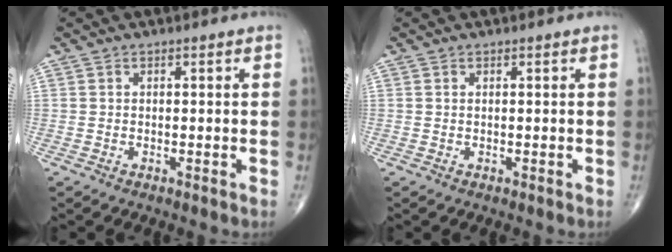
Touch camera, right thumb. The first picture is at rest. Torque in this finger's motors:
{"motor_torque": [0.27, -0.01, -0.07, -0.16, -0.03]}